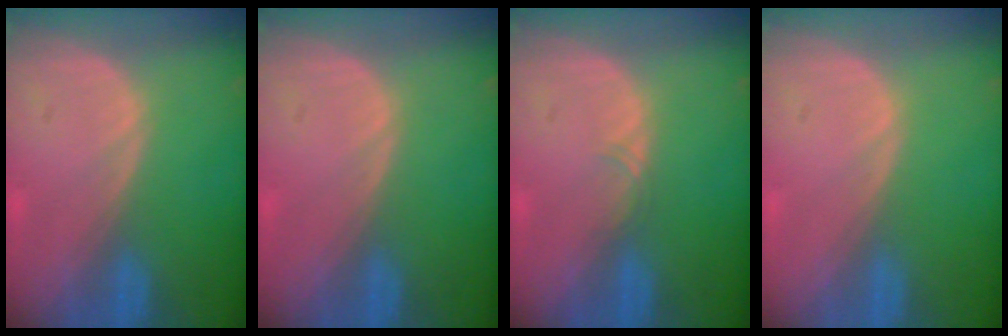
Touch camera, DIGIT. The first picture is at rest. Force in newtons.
{"total": 0.0}
{"total": 0.9, "press": 0.8, "slide": 0.2}
{"total": 0.0}